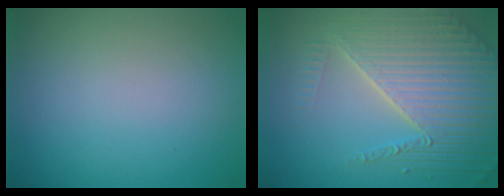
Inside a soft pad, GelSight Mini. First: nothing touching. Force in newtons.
{"total": 7.7, "press": 5.8, "slide": 5.0}